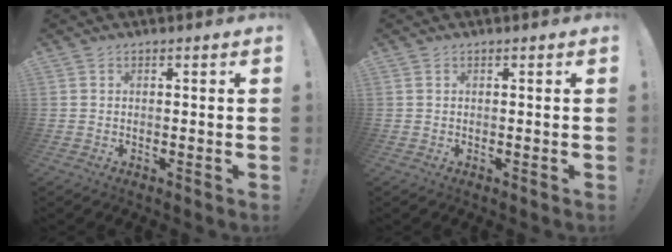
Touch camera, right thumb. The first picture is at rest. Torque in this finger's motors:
{"motor_torque": [-0.26, -0.02, -0.02, -0.02, 0.08]}